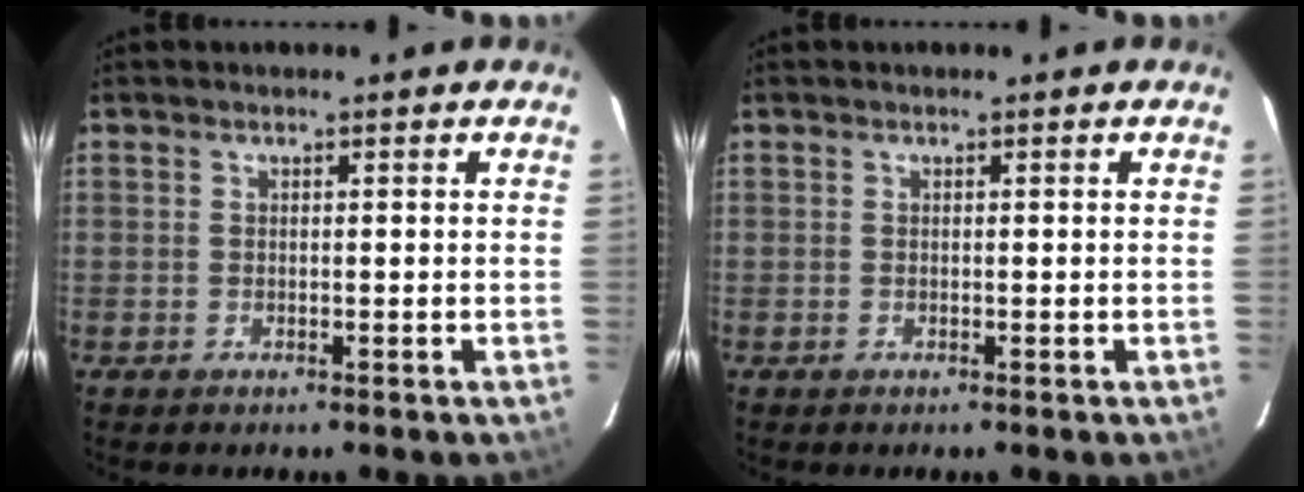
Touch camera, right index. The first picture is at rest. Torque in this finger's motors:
{"motor_torque": [0.01, 0.01, 0.00, 0.00]}